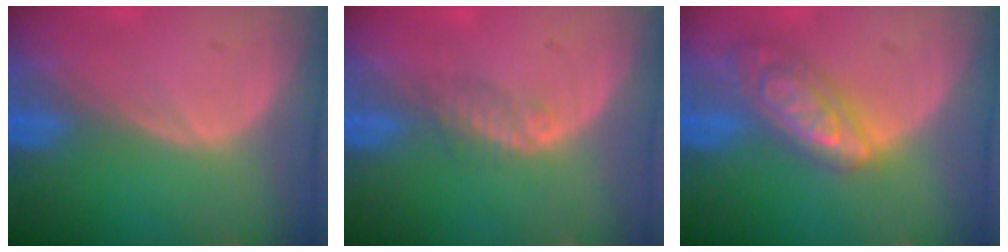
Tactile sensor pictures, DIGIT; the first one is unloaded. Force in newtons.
{"total": 2.2, "press": 1.9, "slide": 1.0}
{"total": 7.2, "press": 7.2, "slide": 0.6}